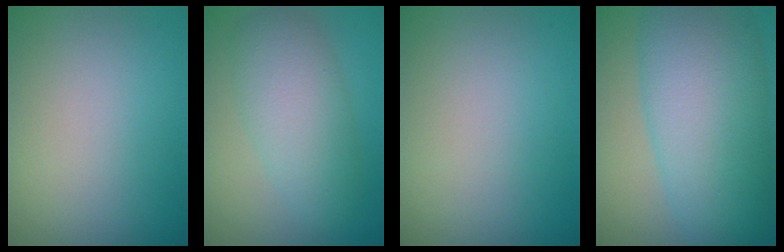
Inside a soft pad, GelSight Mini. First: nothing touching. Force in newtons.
{"total": 5.4, "press": 5.4, "slide": 0.1}
{"total": 0.0}
{"total": 11.5, "press": 11.5, "slide": 0.2}